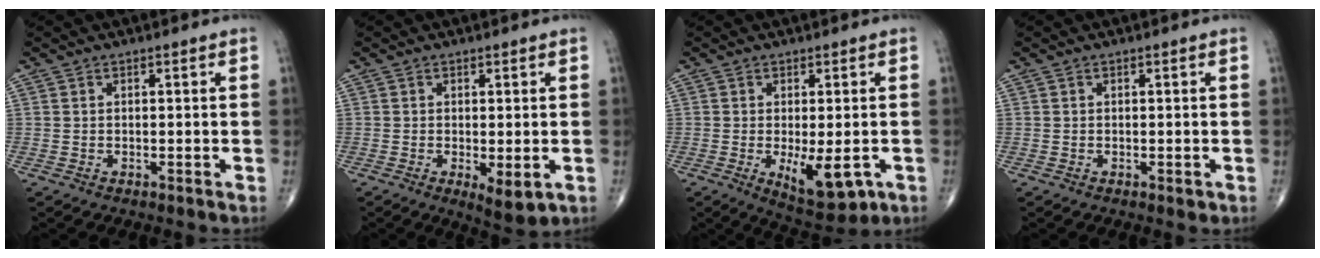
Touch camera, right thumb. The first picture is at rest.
{"total": 4.7, "force": [-1.2, 1.6, 4.2], "torque": [-0.063, -0.015, -0.012]}
{"total": 9.0, "force": [-2.4, 3.5, 7.9], "torque": [-0.110, -0.016, -0.025]}
{"total": 0.8, "force": [-0.2, 0.5, 0.6], "torque": [-0.002, -0.001, -0.002]}